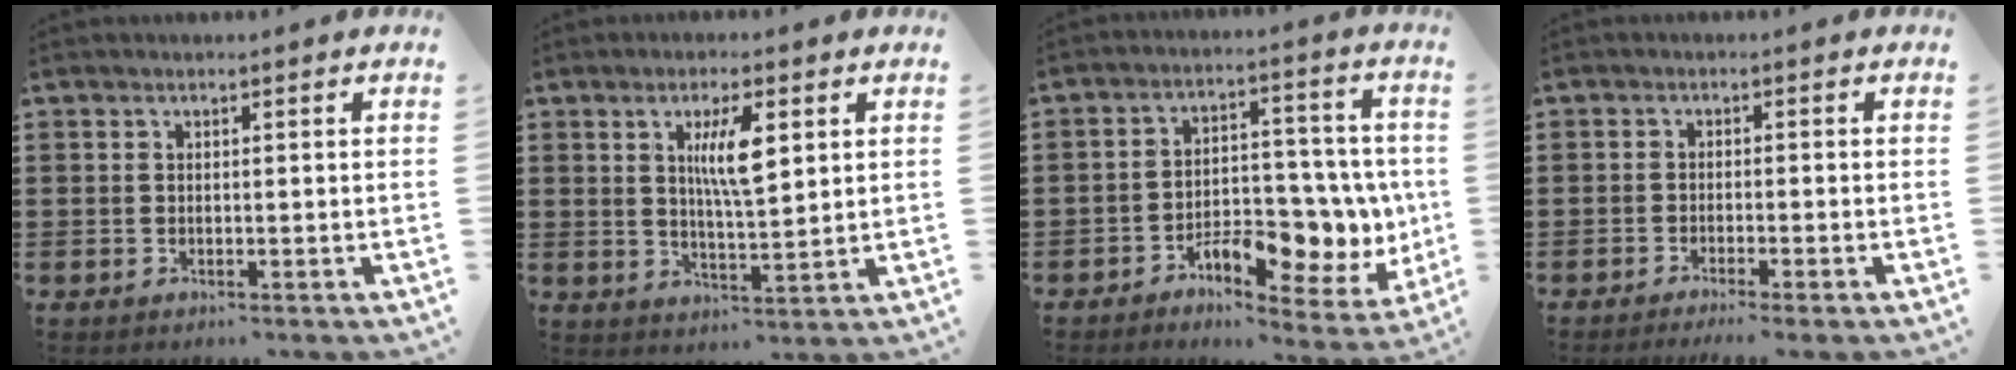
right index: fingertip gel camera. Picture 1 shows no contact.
{"total": 6.4, "force": [2.1, 1.7, 5.8], "torque": [-0.112, 0.004, 0.032]}
{"total": 9.9, "force": [-3.5, 5.3, 7.6], "torque": [-0.107, 0.005, -0.058]}
{"total": 1.4, "force": [-1.2, -0.3, 0.7], "torque": [-0.012, -0.001, -0.023]}